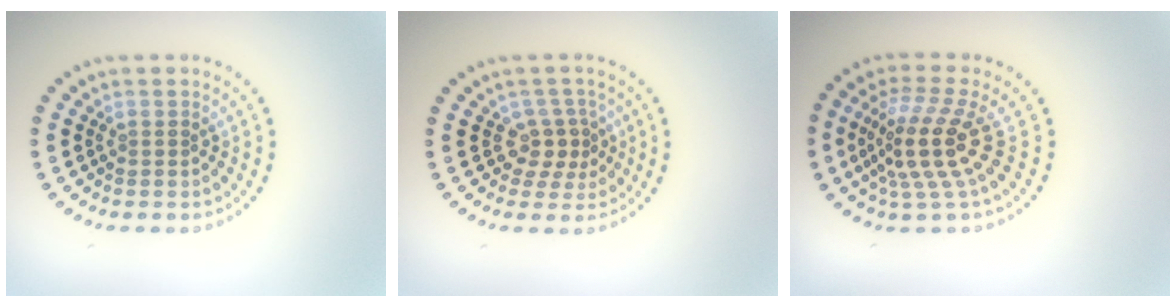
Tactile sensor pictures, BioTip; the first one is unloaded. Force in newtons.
{"total": 2.4, "press": 1.9, "slide": 1.5}
{"total": 4.8, "press": 3.5, "slide": 3.2}